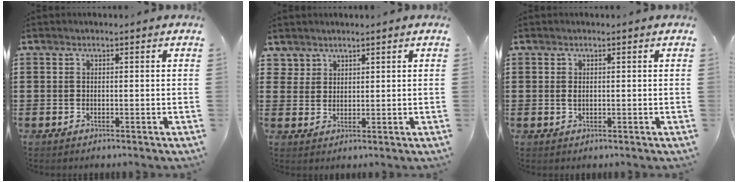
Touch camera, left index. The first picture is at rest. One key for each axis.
{"total": 2.5, "fx": 2.1, "fy": 1.3, "fz": 0.0, "tx": -0.007, "ty": 0.003, "tz": 0.042}
{"total": 0.8, "fx": 0.1, "fy": 0.4, "fz": 0.6, "tx": -0.015, "ty": 0.002, "tz": 0.001}